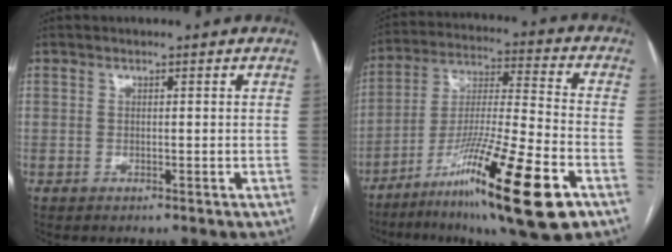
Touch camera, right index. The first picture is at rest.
{"total": 20.7, "force": [-11.1, 1.3, 17.4], "torque": [-0.292, -0.035, -0.190]}